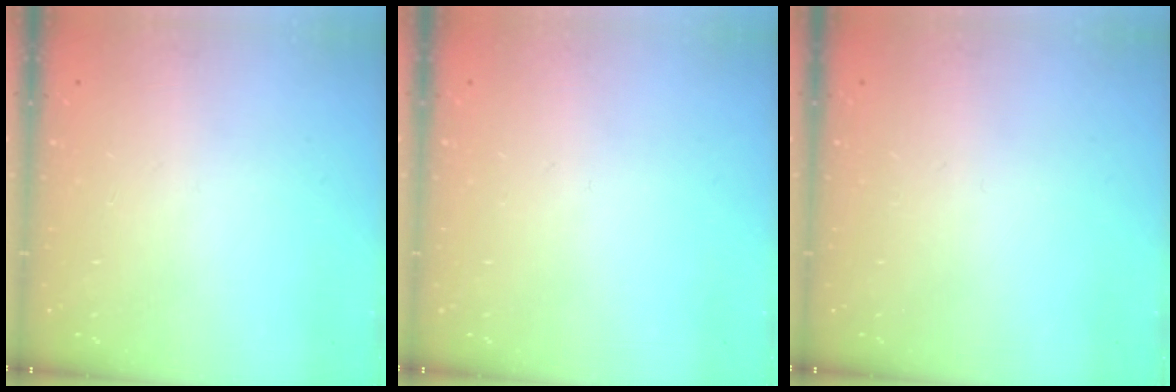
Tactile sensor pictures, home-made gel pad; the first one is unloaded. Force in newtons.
{"total": 0.0}
{"total": 0.0}